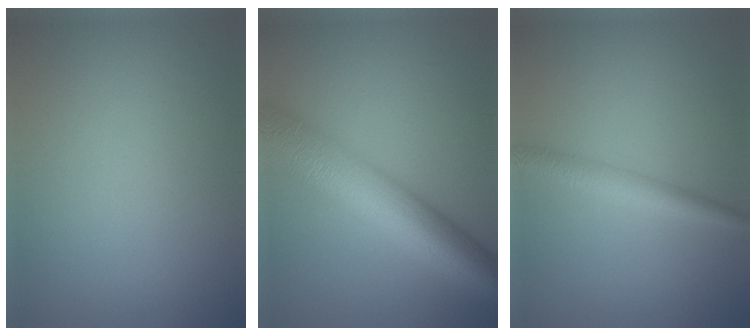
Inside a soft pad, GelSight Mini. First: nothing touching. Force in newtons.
{"total": 10.1, "press": 10.1, "slide": 0.2}
{"total": 2.4, "press": 2.4, "slide": 0.0}